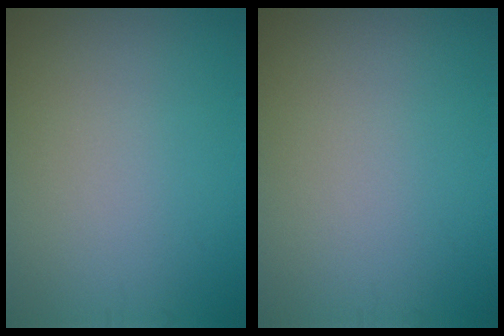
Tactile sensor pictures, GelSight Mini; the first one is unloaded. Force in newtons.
{"total": 0.0}